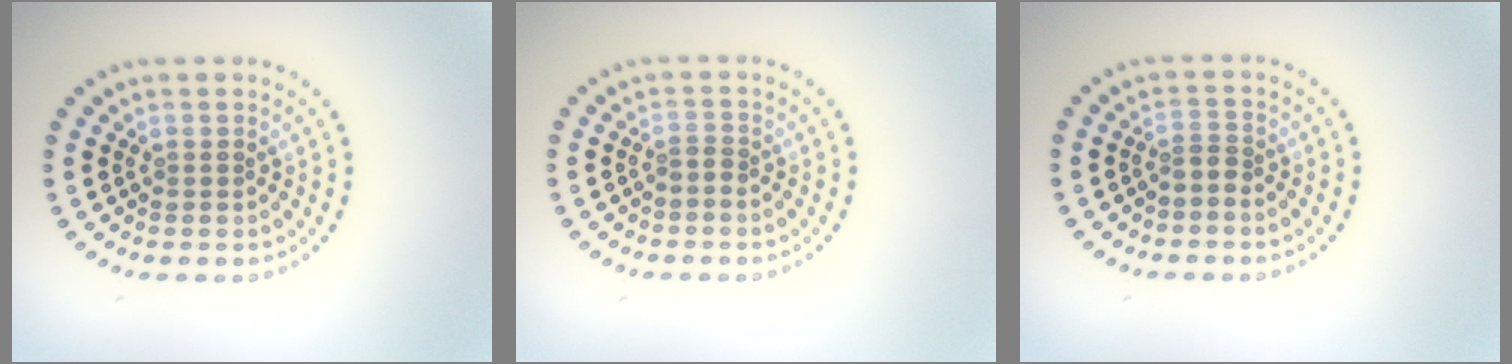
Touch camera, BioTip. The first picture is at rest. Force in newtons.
{"total": 0.8, "press": 0.5, "slide": 0.6}
{"total": 1.2, "press": 0.7, "slide": 0.9}